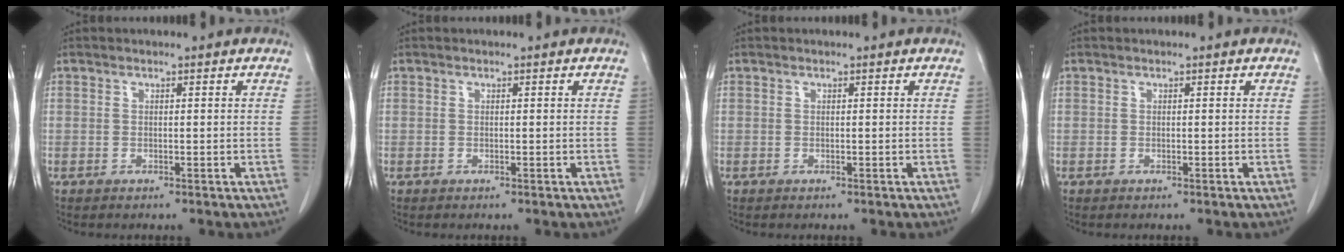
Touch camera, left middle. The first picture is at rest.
{"total": 0.0}
{"total": 0.0}
{"total": 0.0}